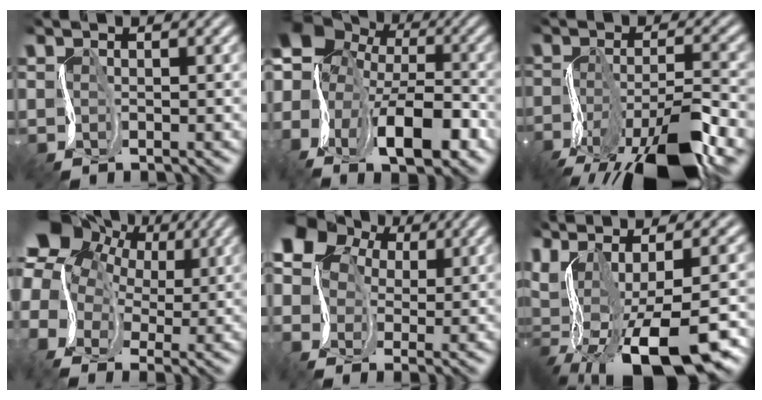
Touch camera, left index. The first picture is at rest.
{"total": 13.6, "force": [-2.7, 8.6, 10.2], "torque": [-0.162, 0.001, -0.036]}
{"total": 10.0, "force": [-6.5, 2.3, 7.2], "torque": [-0.125, 0.004, -0.120]}
{"total": 11.9, "force": [3.3, 9.1, 6.8], "torque": [-0.162, 0.023, 0.051]}
{"total": 8.1, "force": [1.9, 6.7, 4.2], "torque": [-0.105, 0.022, 0.017]}
{"total": 13.4, "force": [-3.6, 4.4, 12.2], "torque": [-0.189, 0.004, -0.026]}